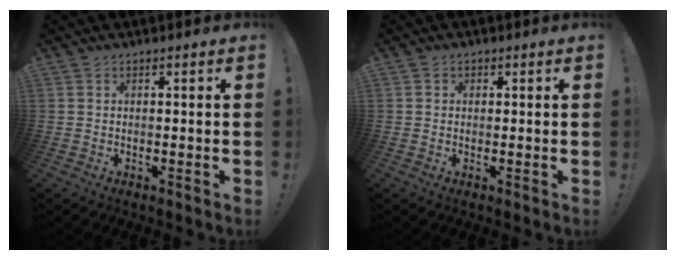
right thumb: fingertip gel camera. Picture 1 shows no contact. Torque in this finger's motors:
{"motor_torque": [0.10, -0.07, -0.12, 0.01, 0.07]}